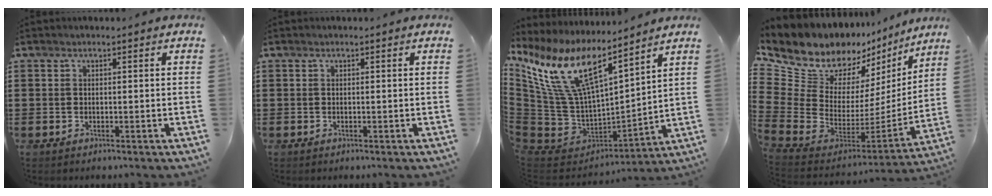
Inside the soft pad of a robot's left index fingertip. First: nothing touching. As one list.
[{"total": 0.0}, {"total": 14.2, "force": [8.1, 5.5, 10.3], "torque": [-0.252, -0.053, 0.138]}, {"total": 11.5, "force": [8.8, 6.5, 3.8], "torque": [-0.116, -0.088, 0.157]}]